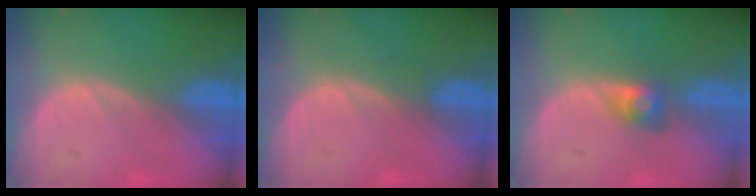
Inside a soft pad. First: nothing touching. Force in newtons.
{"total": 0.6, "press": 0.6, "slide": 0.2}
{"total": 3.1, "press": 2.7, "slide": 1.5}